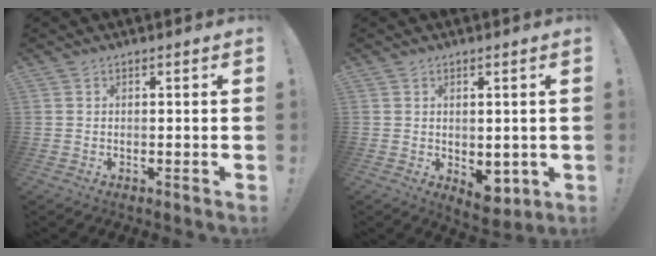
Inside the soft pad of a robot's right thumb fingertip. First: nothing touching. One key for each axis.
{"total": 6.0, "fx": -0.8, "fy": 4.1, "fz": 4.3, "tx": -0.028, "ty": 0.000, "tz": -0.007}